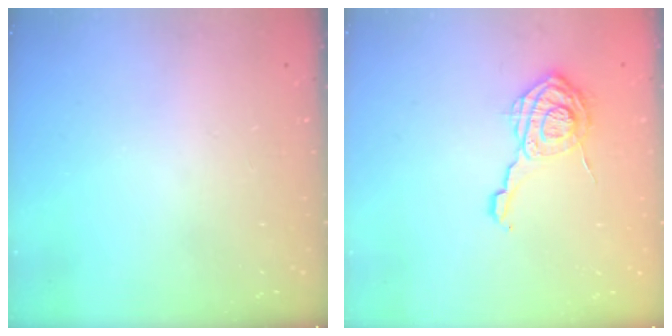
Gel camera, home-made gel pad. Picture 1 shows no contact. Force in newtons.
{"total": 12.1, "press": 12.1, "slide": 0.7}